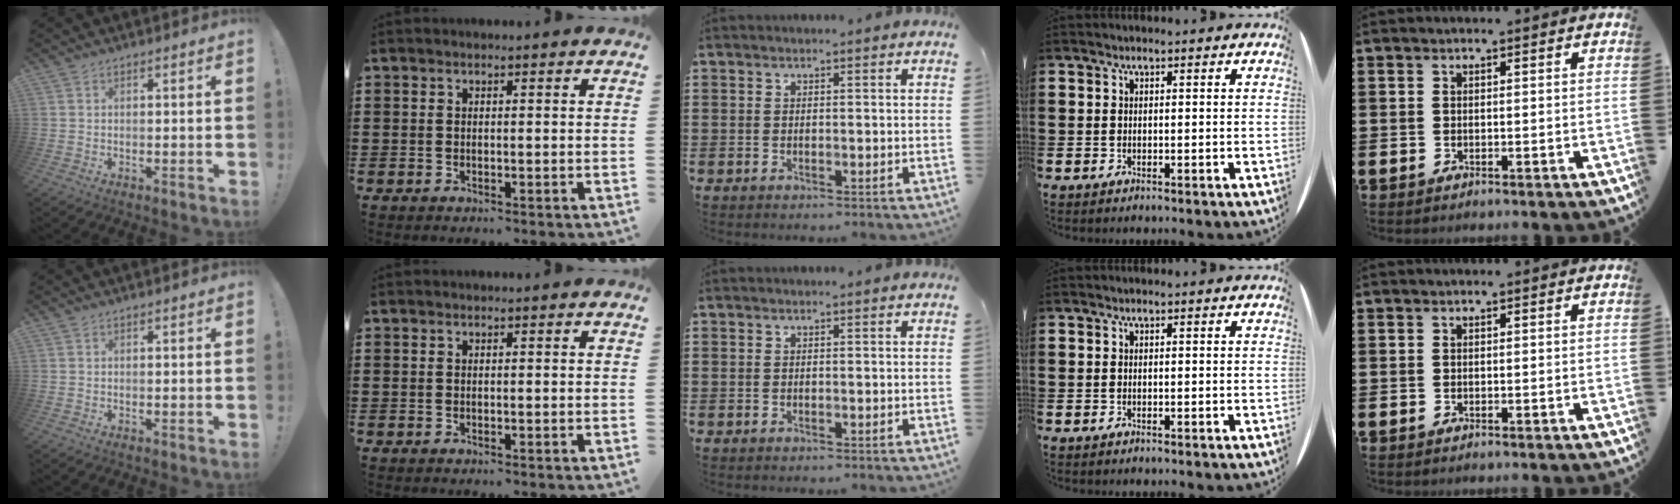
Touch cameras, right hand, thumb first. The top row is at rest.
{}